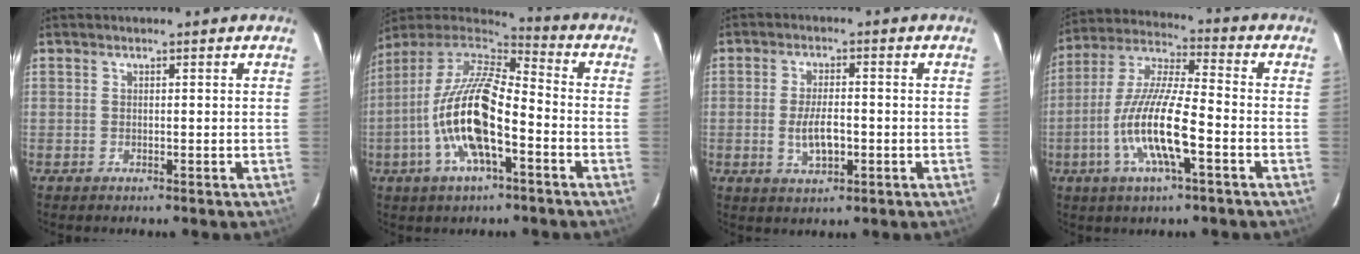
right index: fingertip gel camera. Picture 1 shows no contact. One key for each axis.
{"total": 18.0, "fx": -6.0, "fy": 6.0, "fz": 15.9, "tx": -0.308, "ty": -0.015, "tz": -0.121}
{"total": 5.9, "fx": -1.3, "fy": 2.4, "fz": 5.2, "tx": -0.103, "ty": -0.004, "tz": -0.019}
{"total": 14.5, "fx": -5.0, "fy": 2.6, "fz": 13.4, "tx": -0.271, "ty": -0.007, "tz": -0.101}